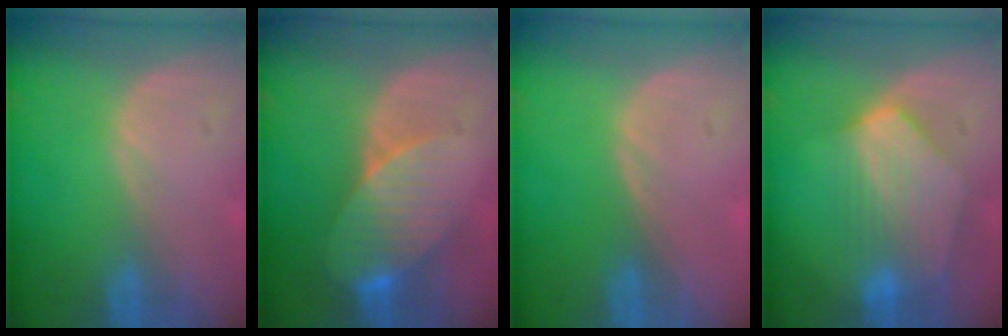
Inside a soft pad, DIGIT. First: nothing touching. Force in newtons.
{"total": 8.3, "press": 7.3, "slide": 3.9}
{"total": 0.0}
{"total": 8.2, "press": 7.6, "slide": 3.0}